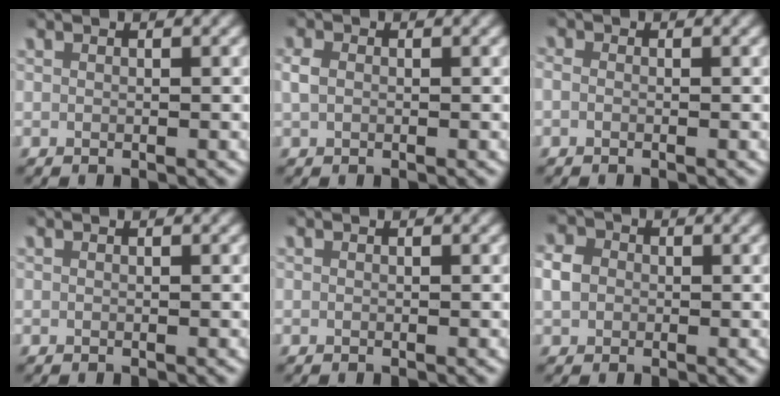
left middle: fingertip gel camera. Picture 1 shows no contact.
{"total": 1.5, "force": [0.0, 1.2, 0.9], "torque": [-0.032, -0.001, 0.001]}
{"total": 0.8, "force": [-0.3, 0.7, 0.4], "torque": [-0.010, -0.003, -0.009]}
{"total": 0.0}
{"total": 0.0}
{"total": 2.8, "force": [0.1, 2.6, 1.2], "torque": [-0.039, -0.006, 0.002]}